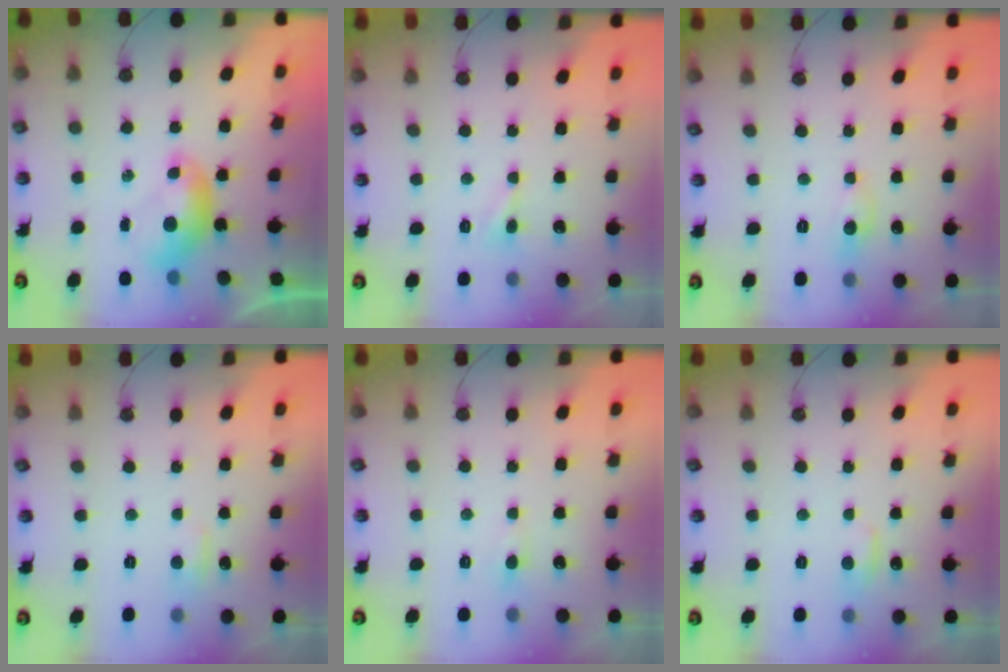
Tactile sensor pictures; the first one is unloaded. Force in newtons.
{"total": 1.2, "press": 1.2, "slide": 0.5}
{"total": 0.8, "press": 0.6, "slide": 0.5}
{"total": 1.0, "press": 0.7, "slide": 0.7}
{"total": 1.6, "press": 1.6, "slide": 0.5}
{"total": 0.8, "press": 0.3, "slide": 0.7}